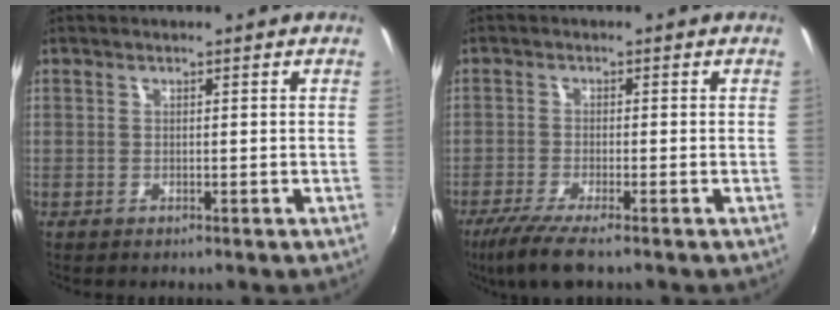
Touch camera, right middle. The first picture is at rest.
{"total": 6.7, "force": [-4.8, 0.5, 4.6], "torque": [-0.111, -0.027, -0.089]}